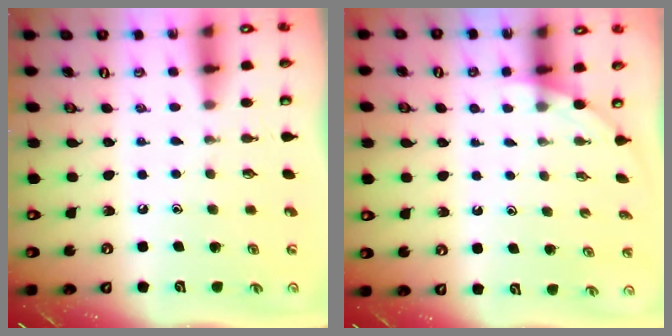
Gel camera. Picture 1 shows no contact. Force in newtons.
{"total": 0.9, "press": 0.9, "slide": 0.2}